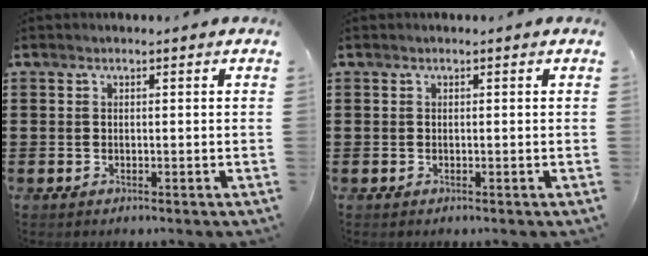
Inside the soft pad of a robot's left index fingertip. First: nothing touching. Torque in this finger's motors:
{"motor_torque": [0.03, -0.08, 0.00, 0.00]}